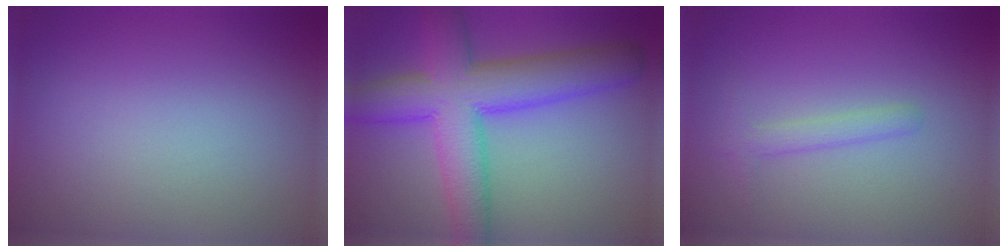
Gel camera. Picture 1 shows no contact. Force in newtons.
{"total": 9.4, "press": 9.4, "slide": 0.4}
{"total": 1.8, "press": 1.8, "slide": 0.2}